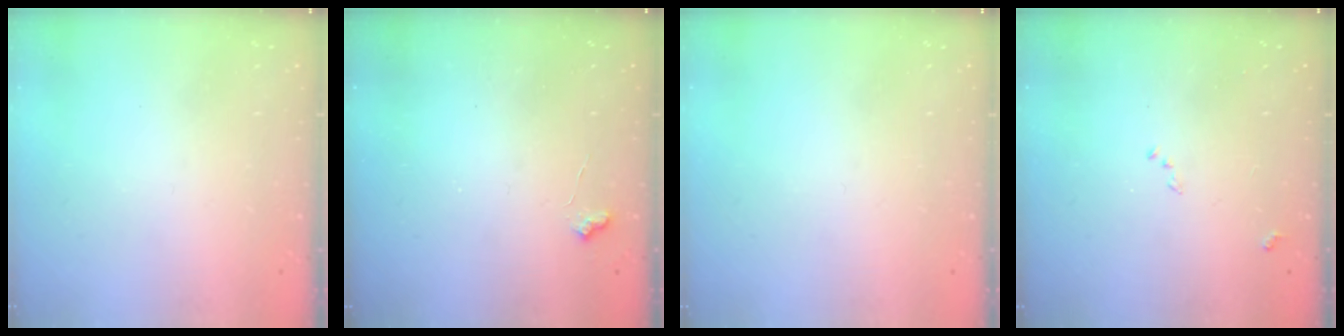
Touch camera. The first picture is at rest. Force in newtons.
{"total": 5.2, "press": 5.1, "slide": 0.7}
{"total": 0.0}
{"total": 8.4, "press": 8.3, "slide": 0.9}